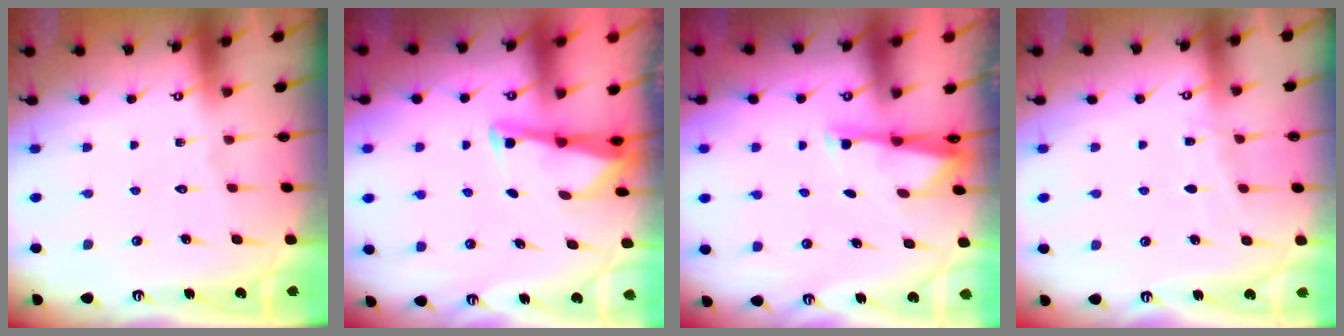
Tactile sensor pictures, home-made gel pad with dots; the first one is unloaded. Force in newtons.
{"total": 2.8, "press": 2.8, "slide": 0.2}
{"total": 2.7, "press": 2.7, "slide": 0.5}
{"total": 4.3, "press": 4.3, "slide": 0.4}